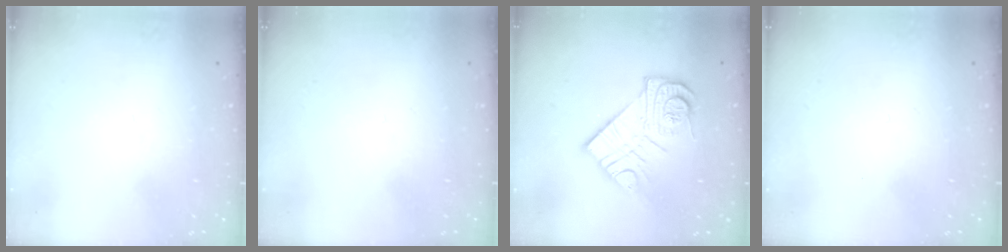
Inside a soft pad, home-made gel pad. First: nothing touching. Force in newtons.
{"total": 1.5, "press": 1.5, "slide": 0.1}
{"total": 14.1, "press": 14.1, "slide": 1.0}
{"total": 1.8, "press": 1.8, "slide": 0.2}